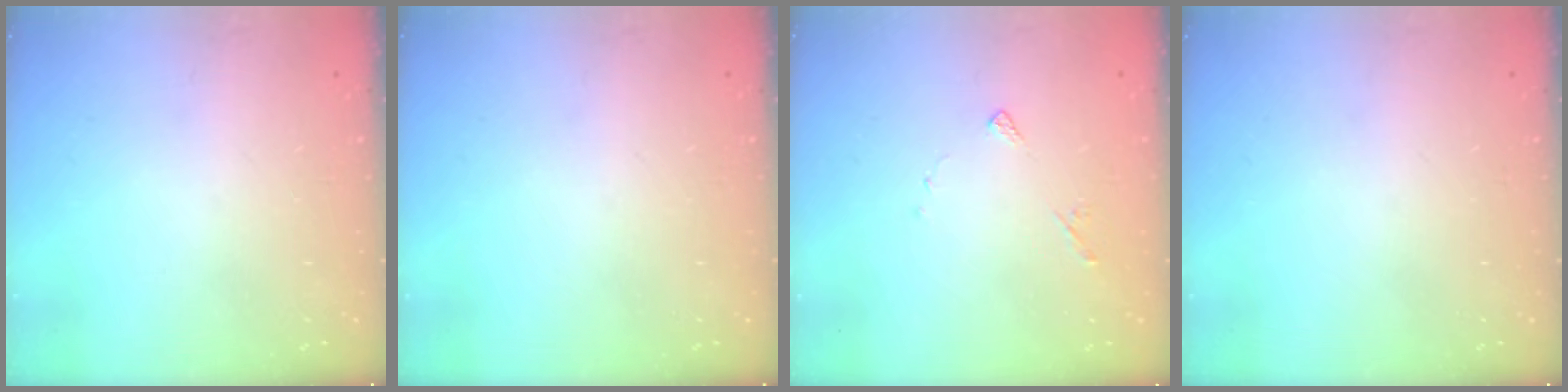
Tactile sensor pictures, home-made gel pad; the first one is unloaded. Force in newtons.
{"total": 0.0}
{"total": 4.8, "press": 4.8, "slide": 0.6}
{"total": 0.0}